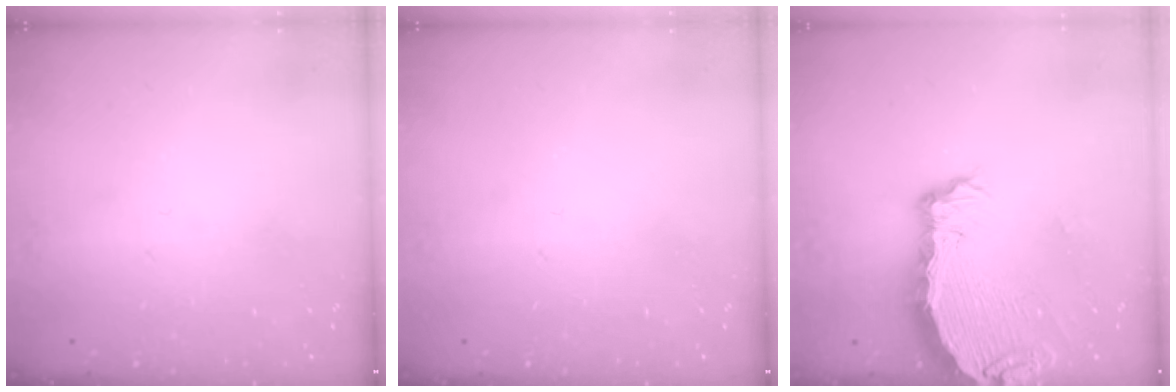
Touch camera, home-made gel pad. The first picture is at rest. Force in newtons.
{"total": 0.0}
{"total": 6.9, "press": 6.9, "slide": 0.6}